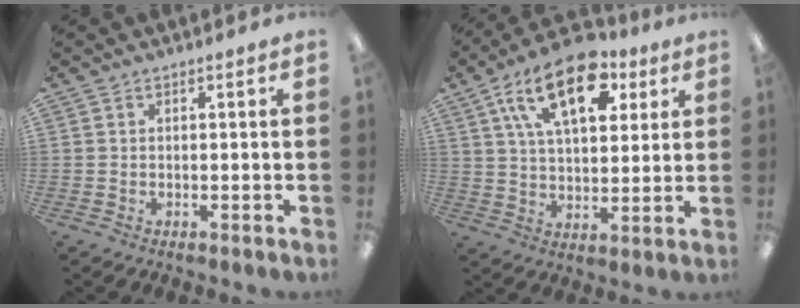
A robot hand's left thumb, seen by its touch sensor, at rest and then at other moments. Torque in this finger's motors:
{"motor_torque": [0.37, 0.53, 1.38, -1.39, 0.50]}